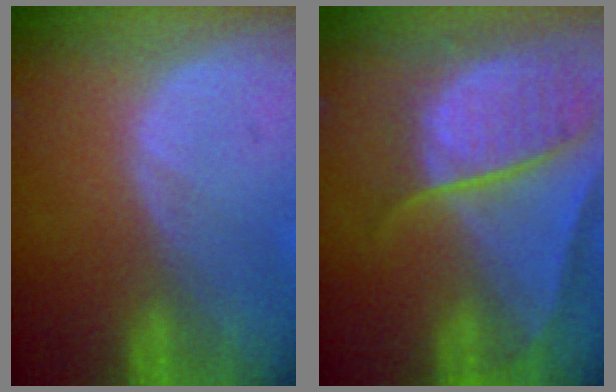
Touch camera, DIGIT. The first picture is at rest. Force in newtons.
{"total": 10.4, "press": 8.8, "slide": 5.6}